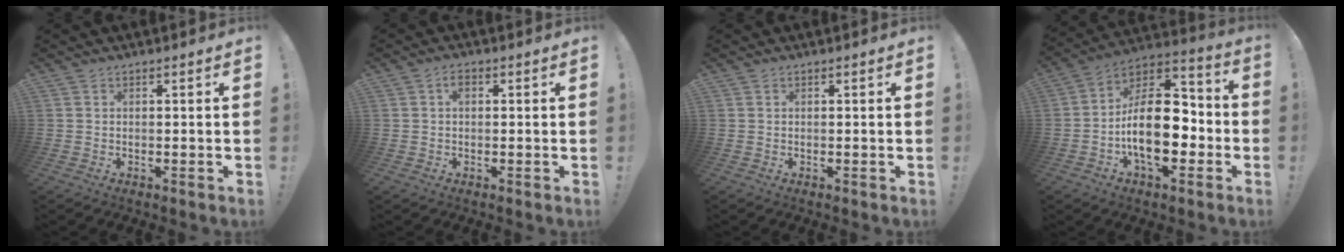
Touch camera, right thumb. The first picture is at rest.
{"total": 1.9, "force": [0.4, 1.2, 1.5], "torque": [-0.022, 0.005, 0.004]}
{"total": 0.0}
{"total": 21.4, "force": [-4.1, 12.0, 17.3], "torque": [-0.294, 0.016, -0.063]}